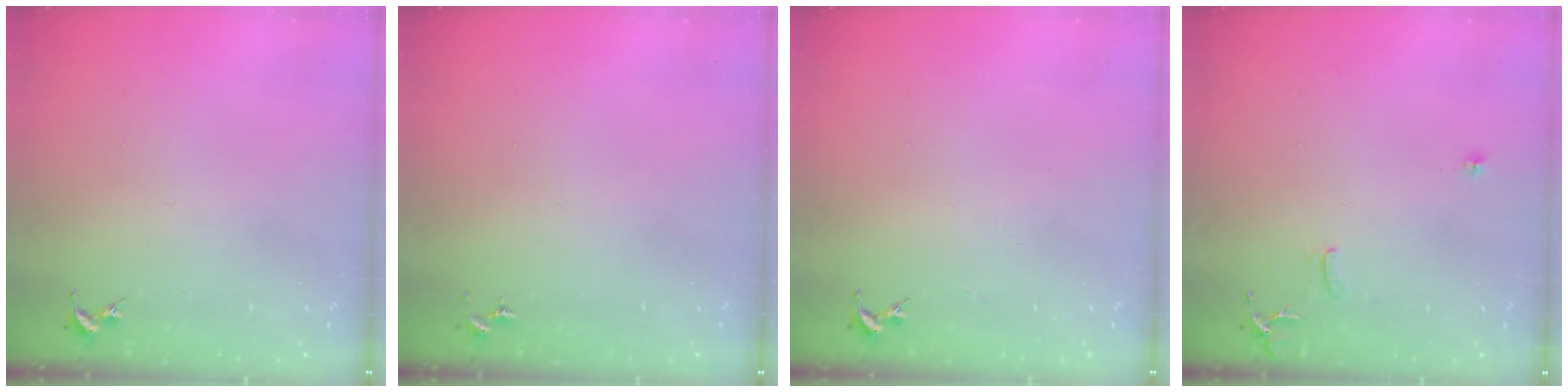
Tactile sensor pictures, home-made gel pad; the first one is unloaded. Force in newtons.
{"total": 0.0}
{"total": 0.0}
{"total": 7.2, "press": 7.2, "slide": 0.8}